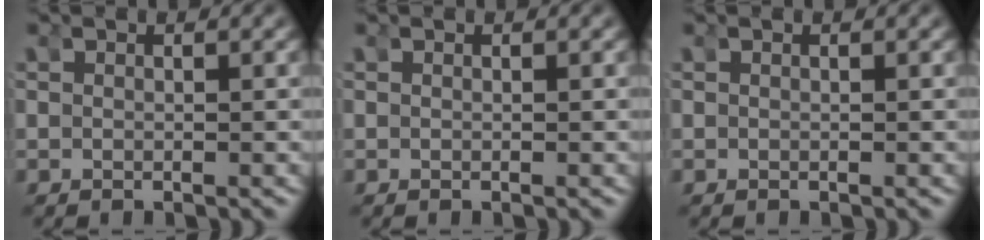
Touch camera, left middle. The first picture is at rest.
{"total": 0.0}
{"total": 0.0}